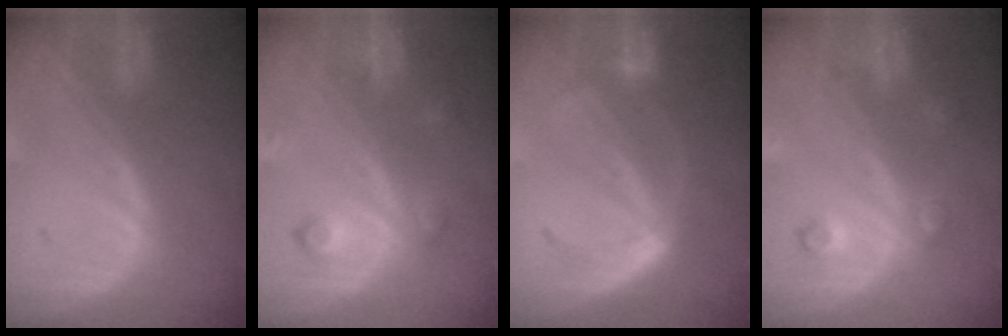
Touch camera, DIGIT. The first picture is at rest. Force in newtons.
{"total": 3.7, "press": 3.4, "slide": 1.6}
{"total": 4.8, "press": 4.8, "slide": 0.4}
{"total": 3.8, "press": 3.5, "slide": 1.6}